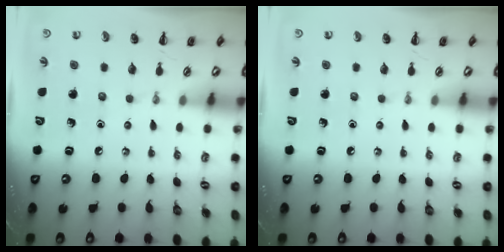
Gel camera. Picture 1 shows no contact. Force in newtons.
{"total": 0.0}